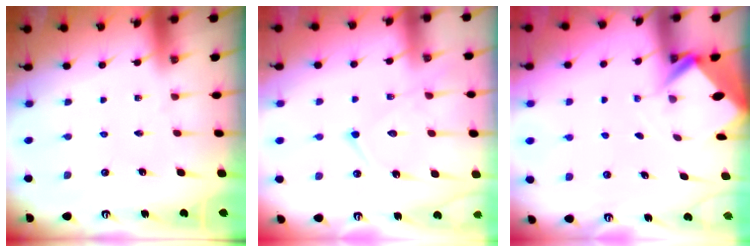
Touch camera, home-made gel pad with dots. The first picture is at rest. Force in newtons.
{"total": 14.0, "press": 13.9, "slide": 1.0}
{"total": 2.7, "press": 2.7, "slide": 0.1}